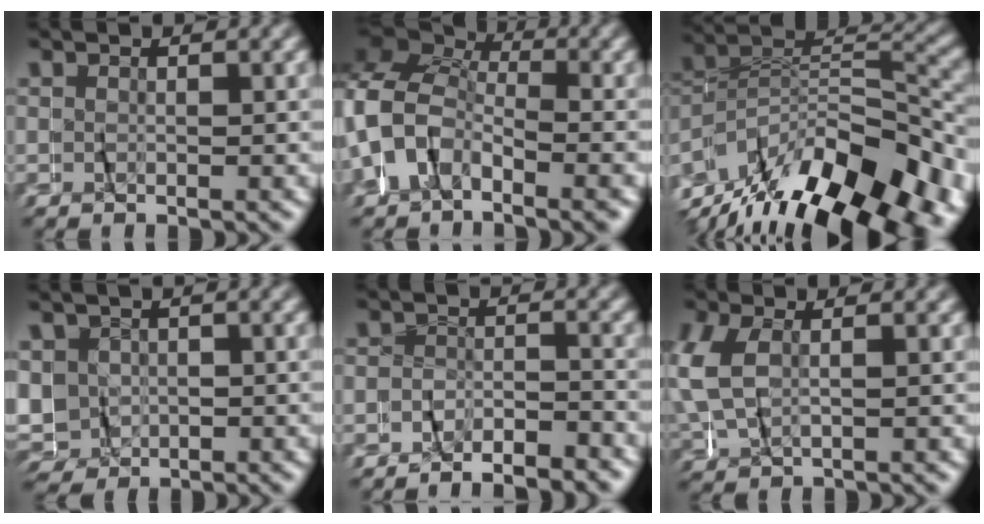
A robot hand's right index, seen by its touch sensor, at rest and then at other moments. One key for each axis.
{"total": 10.9, "fx": -0.7, "fy": 9.3, "fz": 5.5, "tx": -0.150, "ty": -0.014, "tz": -0.029}
{"total": 15.7, "fx": -8.3, "fy": 8.4, "fz": 10.4, "tx": -0.182, "ty": -0.021, "tz": -0.122}
{"total": 8.0, "fx": -1.3, "fy": 7.5, "fz": 2.3, "tx": -0.090, "ty": -0.027, "tz": -0.021}
{"total": 4.1, "fx": -3.9, "fy": 1.2, "fz": 0.0, "tx": 0.008, "ty": 0.008, "tz": -0.080}
{"total": 4.0, "fx": 0.1, "fy": 3.0, "fz": 2.7, "tx": -0.094, "ty": -0.005, "tz": 0.004}